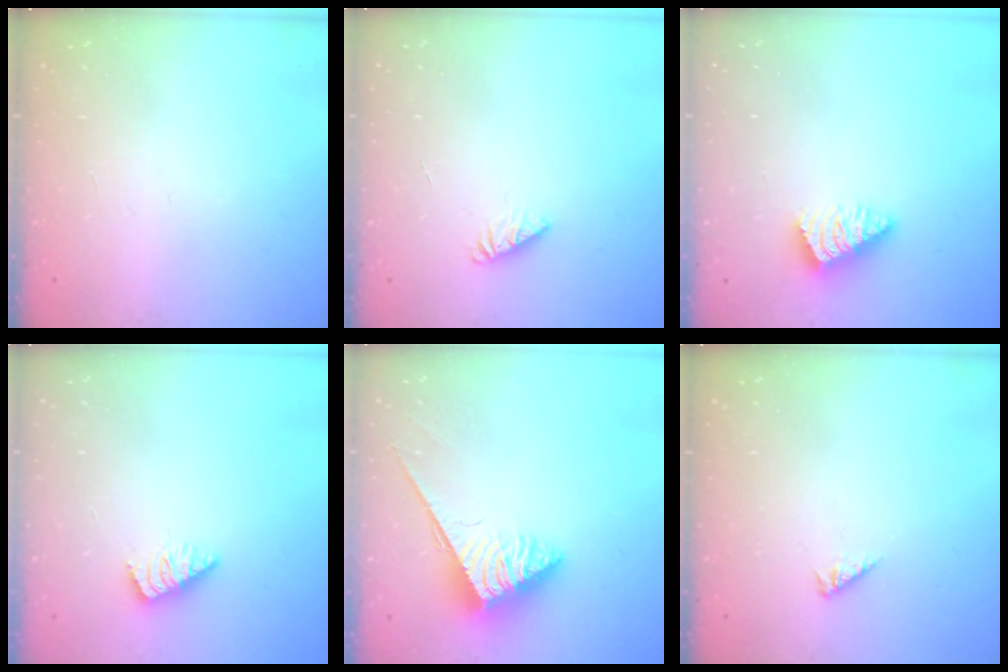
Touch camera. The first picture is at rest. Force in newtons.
{"total": 1.8, "press": 1.8, "slide": 0.3}
{"total": 2.4, "press": 2.4, "slide": 0.4}
{"total": 0.7, "press": 0.7, "slide": 0.2}
{"total": 3.9, "press": 3.8, "slide": 0.6}
{"total": 1.7, "press": 1.6, "slide": 0.4}